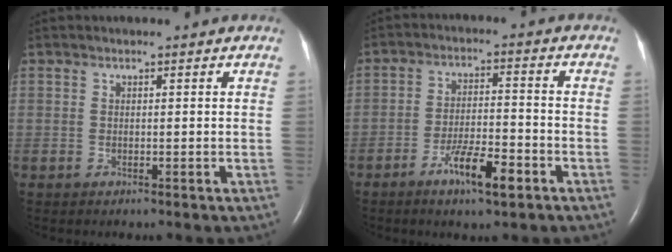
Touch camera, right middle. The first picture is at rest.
{"total": 7.1, "force": [-4.1, 1.2, 5.7], "torque": [-0.106, -0.004, -0.068]}